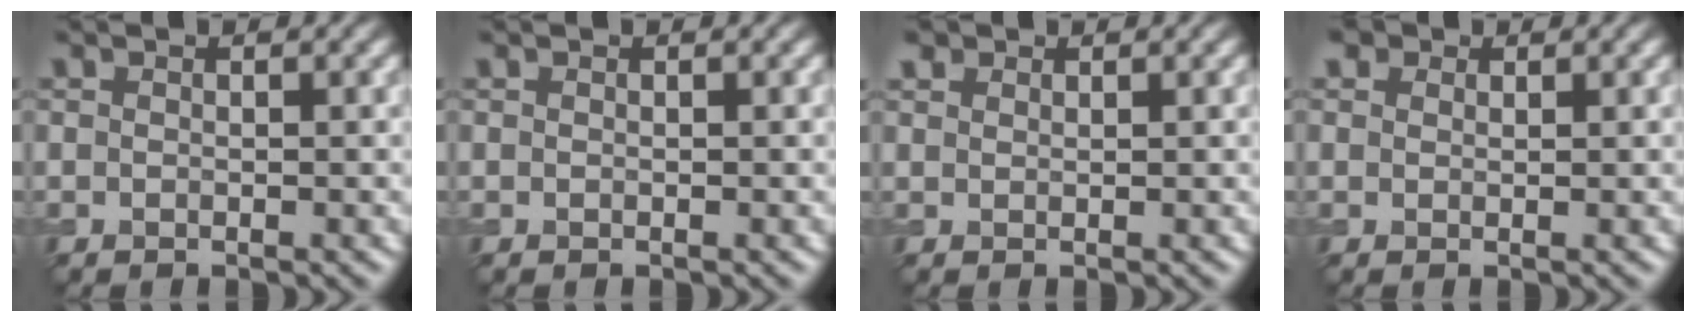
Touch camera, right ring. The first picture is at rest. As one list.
[{"total": 0.0}, {"total": 1.0, "force": [0.9, 0.5, 0.1], "torque": [-0.003, 0.000, 0.015]}, {"total": 2.2, "force": [1.4, 1.4, 0.8], "torque": [-0.014, 0.003, 0.006]}]